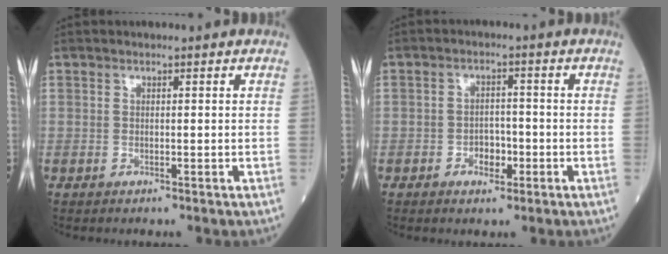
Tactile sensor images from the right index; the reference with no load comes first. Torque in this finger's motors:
{"motor_torque": [0.05, -0.08, 0.02, 0.00]}